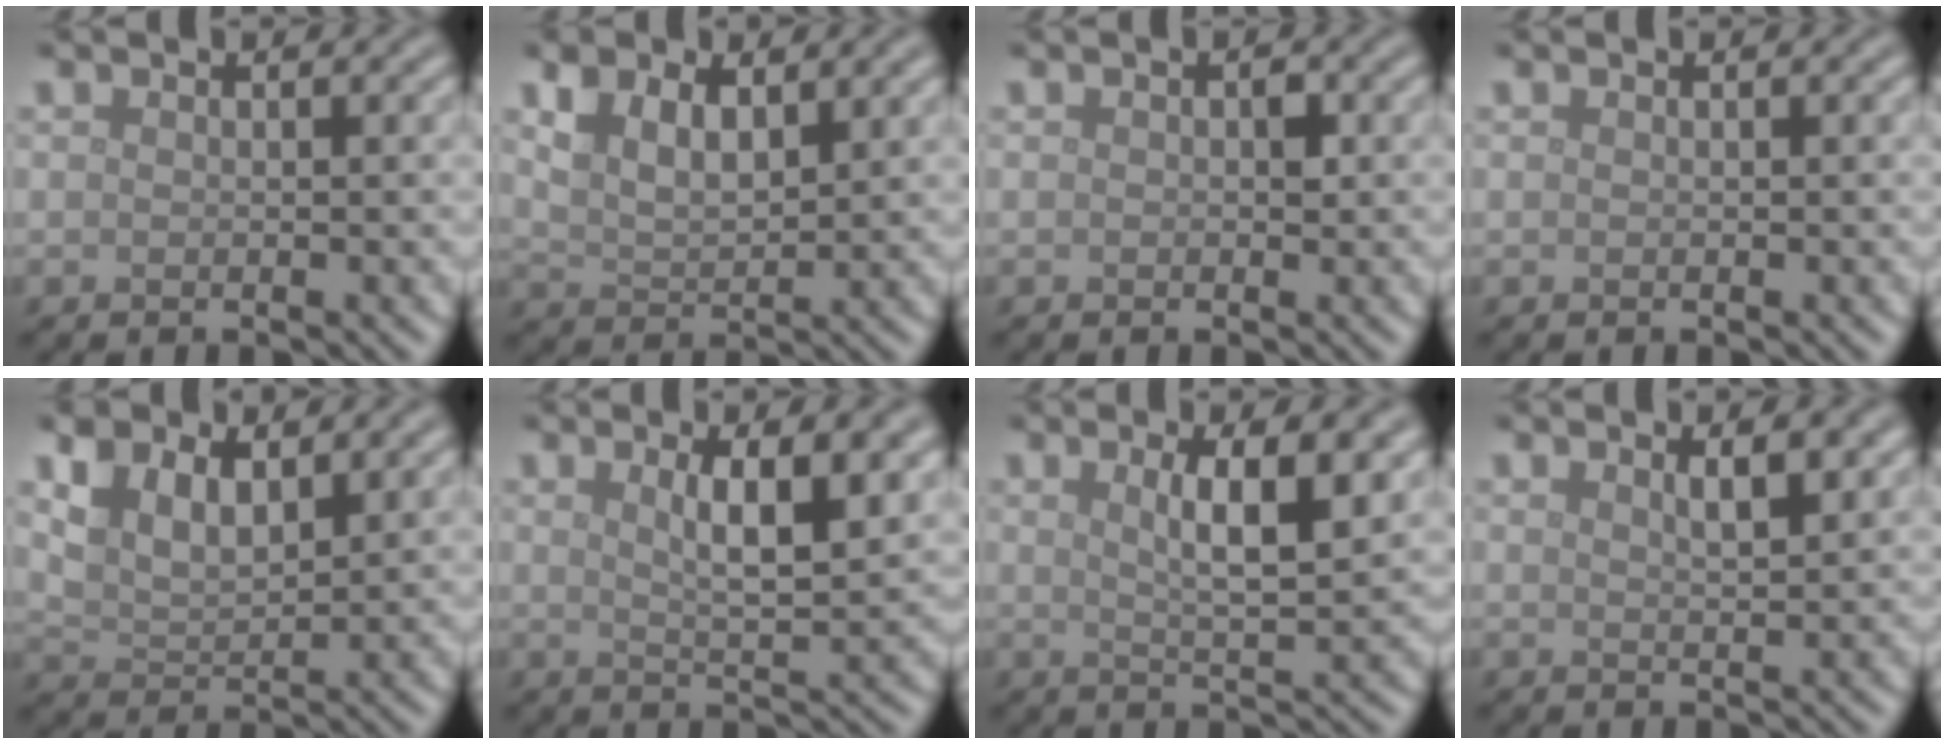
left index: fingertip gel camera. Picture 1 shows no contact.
{"total": 3.9, "force": [2.2, 1.9, 2.6], "torque": [-0.058, -0.004, 0.046]}
{"total": 1.0, "force": [0.1, 0.6, 0.8], "torque": [-0.007, -0.001, 0.001]}
{"total": 0.0}
{"total": 4.3, "force": [2.5, 2.2, 2.7], "torque": [-0.061, -0.006, 0.050]}
{"total": 5.4, "force": [1.9, 1.5, 4.8], "torque": [-0.070, 0.002, 0.030]}
{"total": 5.0, "force": [1.7, 1.3, 4.6], "torque": [-0.068, 0.000, 0.027]}
{"total": 2.2, "force": [1.2, 0.6, 1.7], "torque": [-0.016, 0.006, 0.018]}